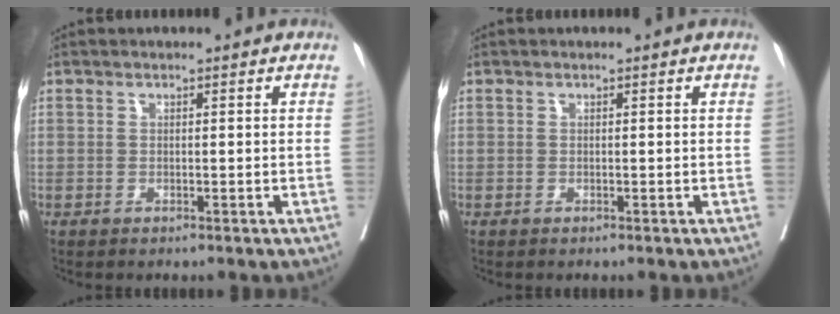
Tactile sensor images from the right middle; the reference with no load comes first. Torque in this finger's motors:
{"motor_torque": [0.25, -0.17, 0.03, -0.03]}